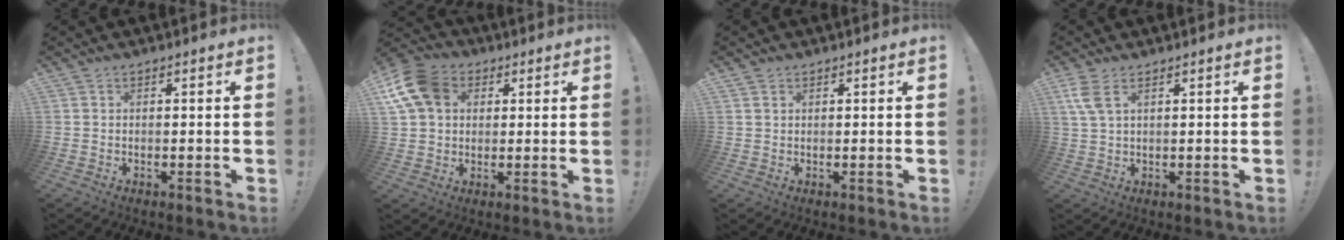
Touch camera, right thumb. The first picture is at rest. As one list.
[{"total": 13.7, "force": [4.0, 10.6, 7.7], "torque": [-0.141, -0.007, 0.081]}, {"total": 1.1, "force": [0.7, 0.8, 0.3], "torque": [-0.002, 0.000, 0.013]}, {"total": 5.3, "force": [2.4, 2.0, 4.2], "torque": [-0.088, -0.006, 0.044]}]